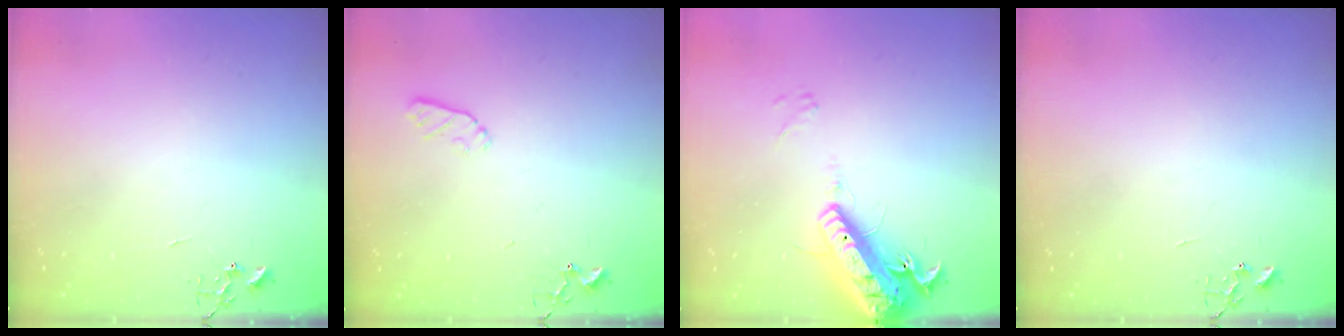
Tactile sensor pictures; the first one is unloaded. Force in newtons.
{"total": 5.0, "press": 4.9, "slide": 0.9}
{"total": 19.0, "press": 18.7, "slide": 3.7}
{"total": 0.0}